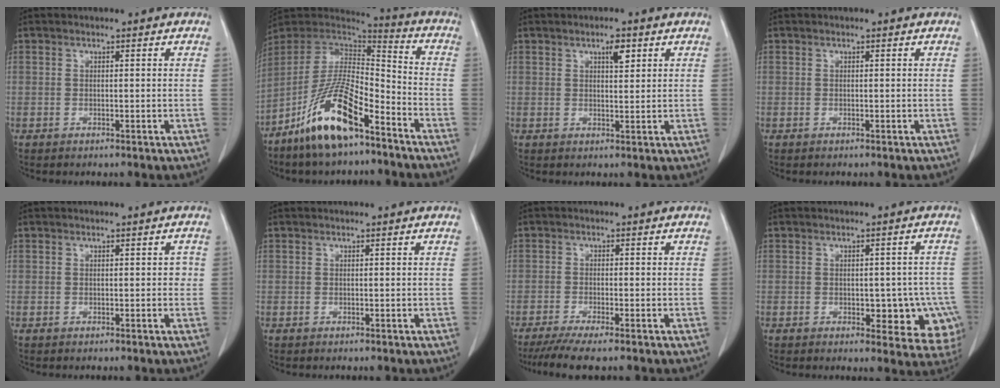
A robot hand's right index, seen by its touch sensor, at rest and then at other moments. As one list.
[{"total": 15.5, "force": [-9.8, 3.8, 11.5], "torque": [-0.221, -0.002, -0.179]}, {"total": 2.8, "force": [1.5, 0.8, 2.2], "torque": [-0.038, -0.001, 0.024]}, {"total": 0.0}, {"total": 1.0, "force": [0.0, 0.7, 0.7], "torque": [-0.001, 0.005, -0.001]}, {"total": 0.0}, {"total": 5.9, "force": [-4.7, -0.1, 3.7], "torque": [-0.058, -0.015, -0.078]}, {"total": 9.0, "force": [-2.6, 4.8, 7.1], "torque": [-0.056, 0.009, -0.027]}]